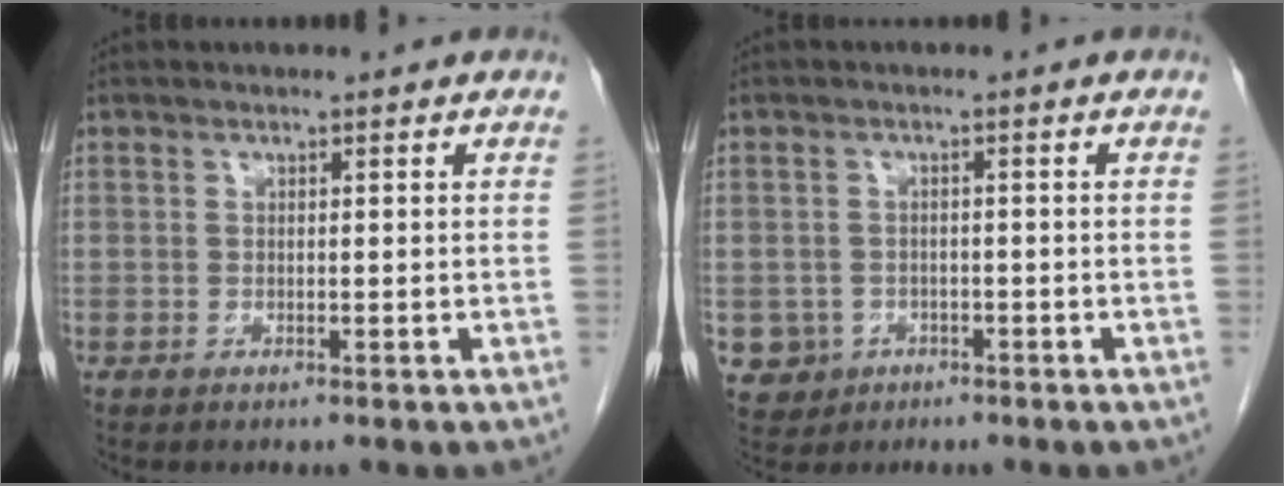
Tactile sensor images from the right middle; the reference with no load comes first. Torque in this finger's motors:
{"motor_torque": [0.36, -0.34, 0.02, -0.01]}